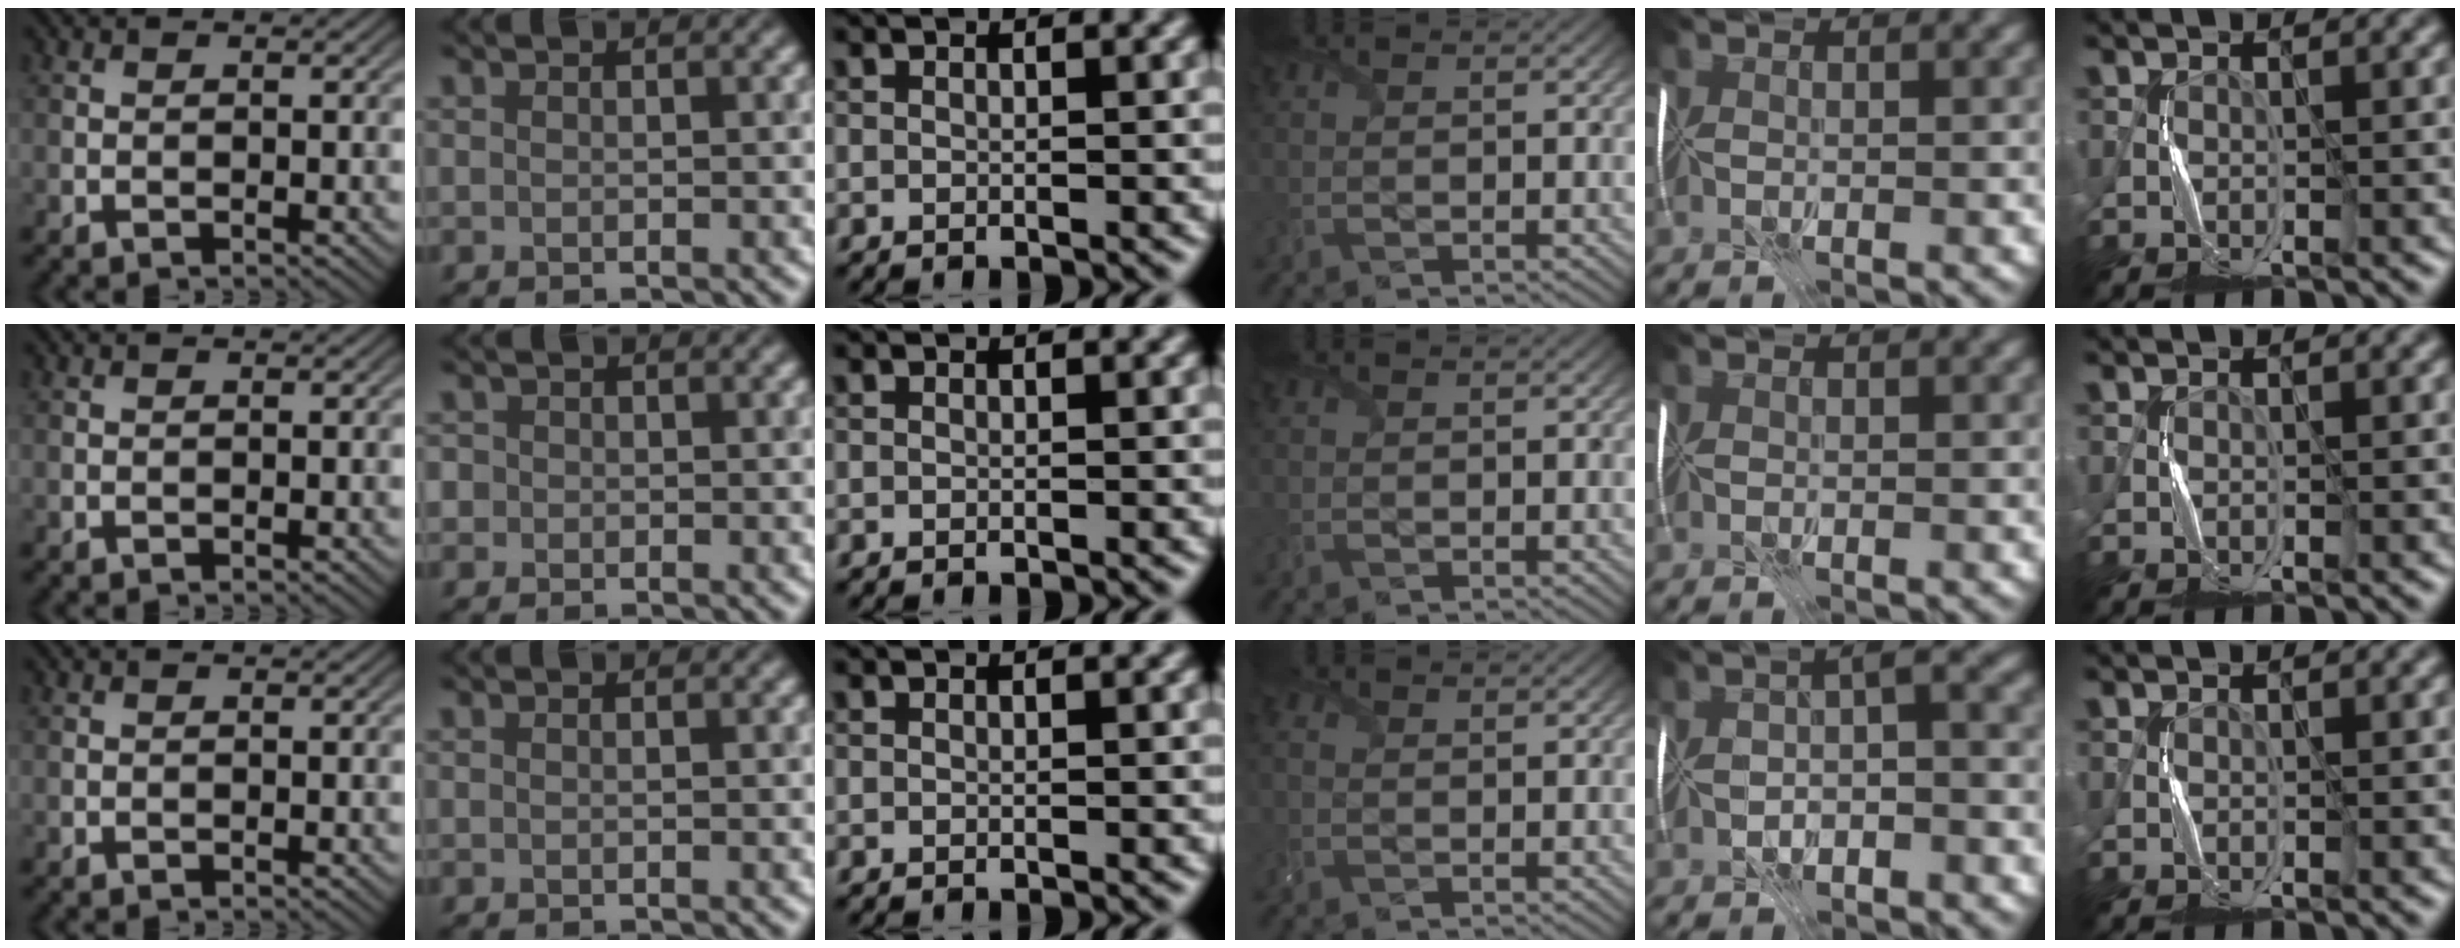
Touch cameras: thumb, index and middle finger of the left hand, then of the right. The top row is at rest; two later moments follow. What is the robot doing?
{"motion": "fold", "object": "plastic wrap"}